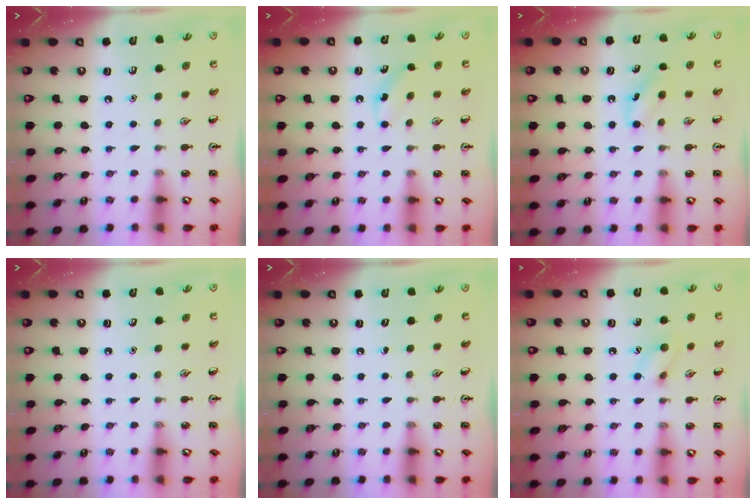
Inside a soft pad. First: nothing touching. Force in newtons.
{"total": 2.6, "press": 2.4, "slide": 0.8}
{"total": 4.1, "press": 3.9, "slide": 1.3}
{"total": 0.0}
{"total": 0.0}
{"total": 7.0, "press": 7.0, "slide": 0.7}